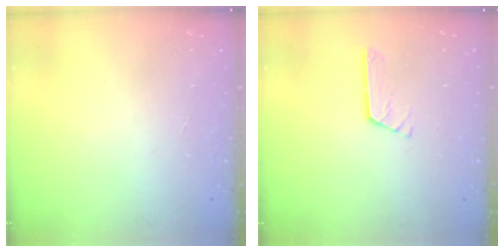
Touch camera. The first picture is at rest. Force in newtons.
{"total": 2.6, "press": 2.6, "slide": 0.3}